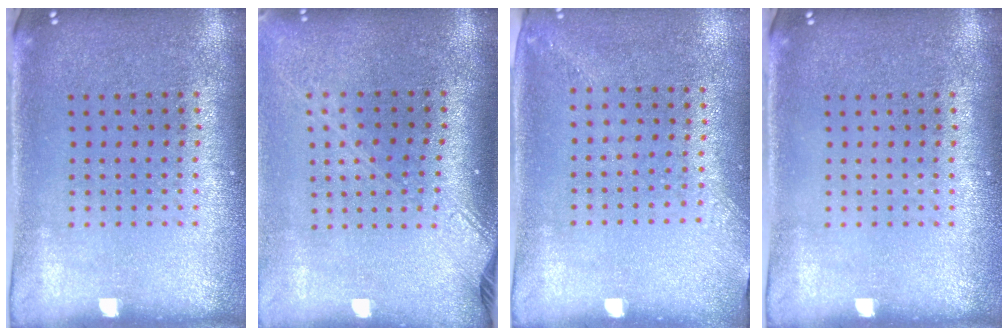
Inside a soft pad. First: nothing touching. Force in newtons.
{"total": 2.1, "press": 1.6, "slide": 1.4}
{"total": 1.3, "press": 1.0, "slide": 0.8}
{"total": 0.0}